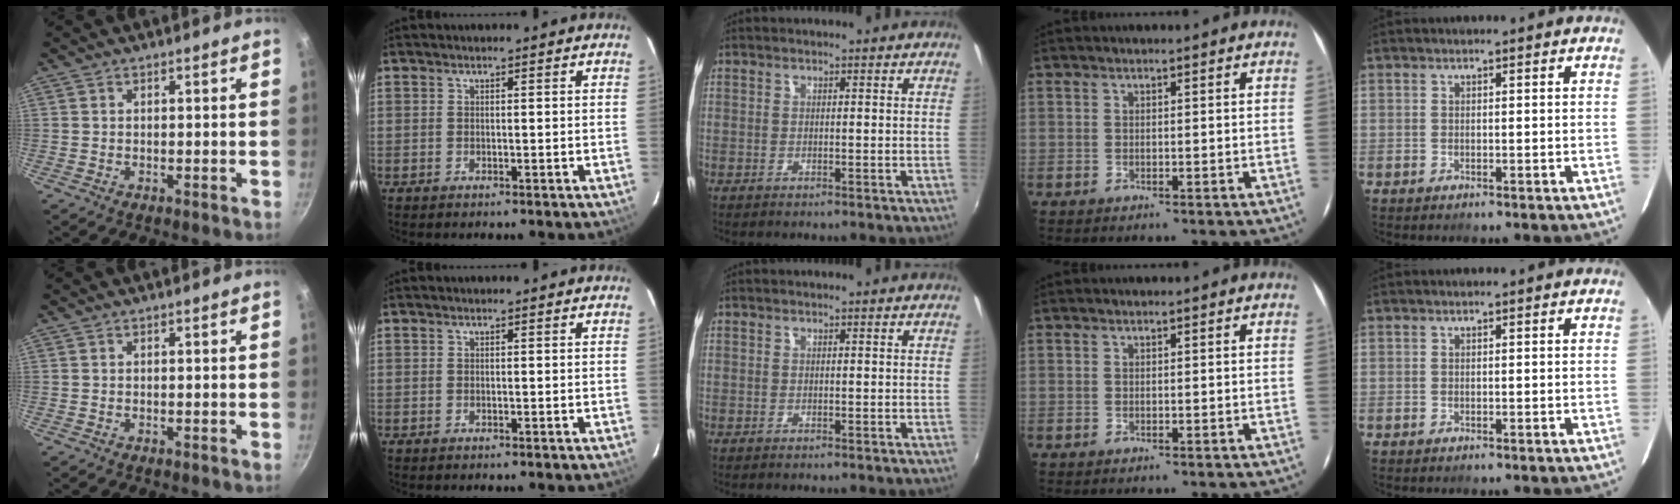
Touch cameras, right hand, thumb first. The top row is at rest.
{}